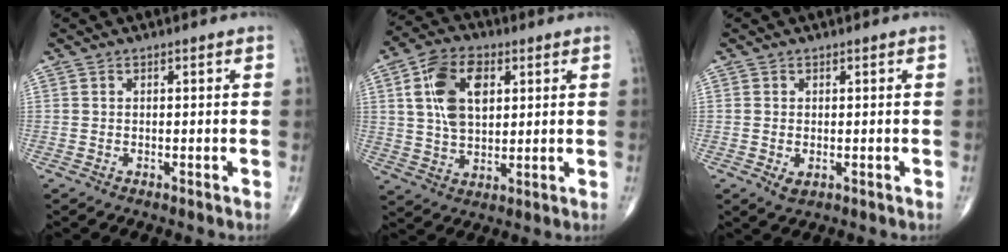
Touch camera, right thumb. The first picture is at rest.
{"total": 12.4, "force": [3.6, 7.3, 9.4], "torque": [-0.158, -0.001, 0.066]}
{"total": 1.8, "force": [-0.3, 1.1, 1.4], "torque": [-0.025, -0.003, -0.001]}